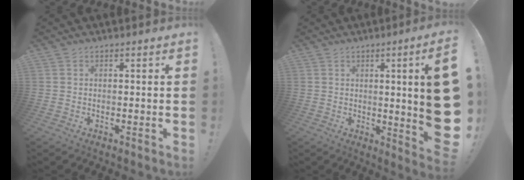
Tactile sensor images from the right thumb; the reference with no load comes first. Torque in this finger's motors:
{"motor_torque": [2.08, 2.92, 0.37, 0.08, 0.13]}